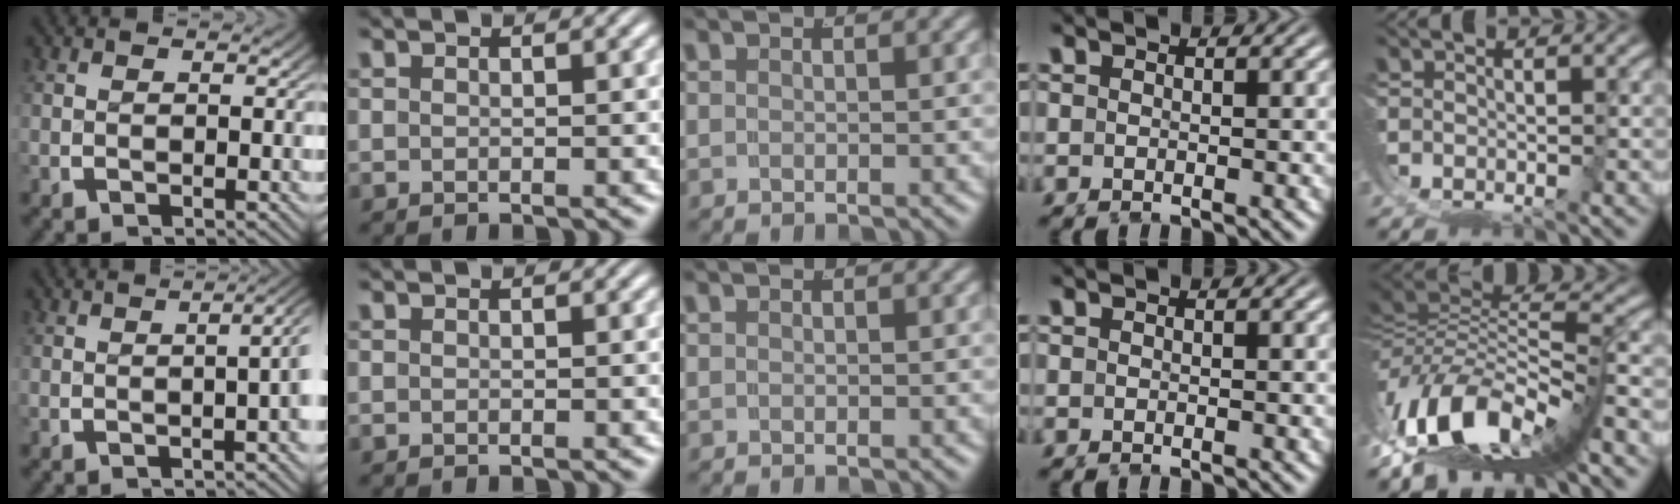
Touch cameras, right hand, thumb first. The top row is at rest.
{"thumb": {"total": 5.0, "force": [1.1, 2.1, 4.4], "torque": [-0.031, 0.029, 0.001]}, "little": {"total": 14.9, "force": [-0.5, 8.1, 12.5], "torque": [-0.211, -0.030, 0.006]}}